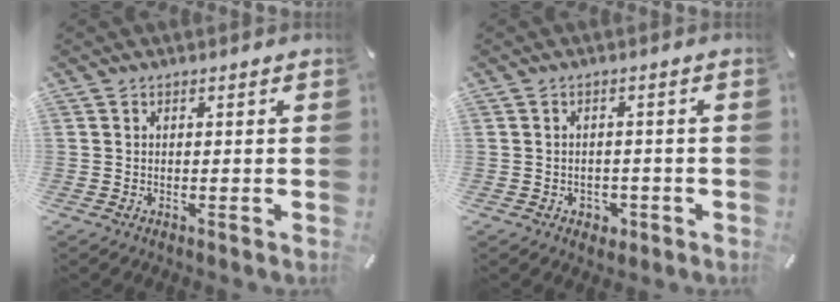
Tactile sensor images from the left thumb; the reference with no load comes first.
{"total": 2.7, "force": [-0.8, 2.4, 1.0], "torque": [-0.018, 0.005, -0.018]}